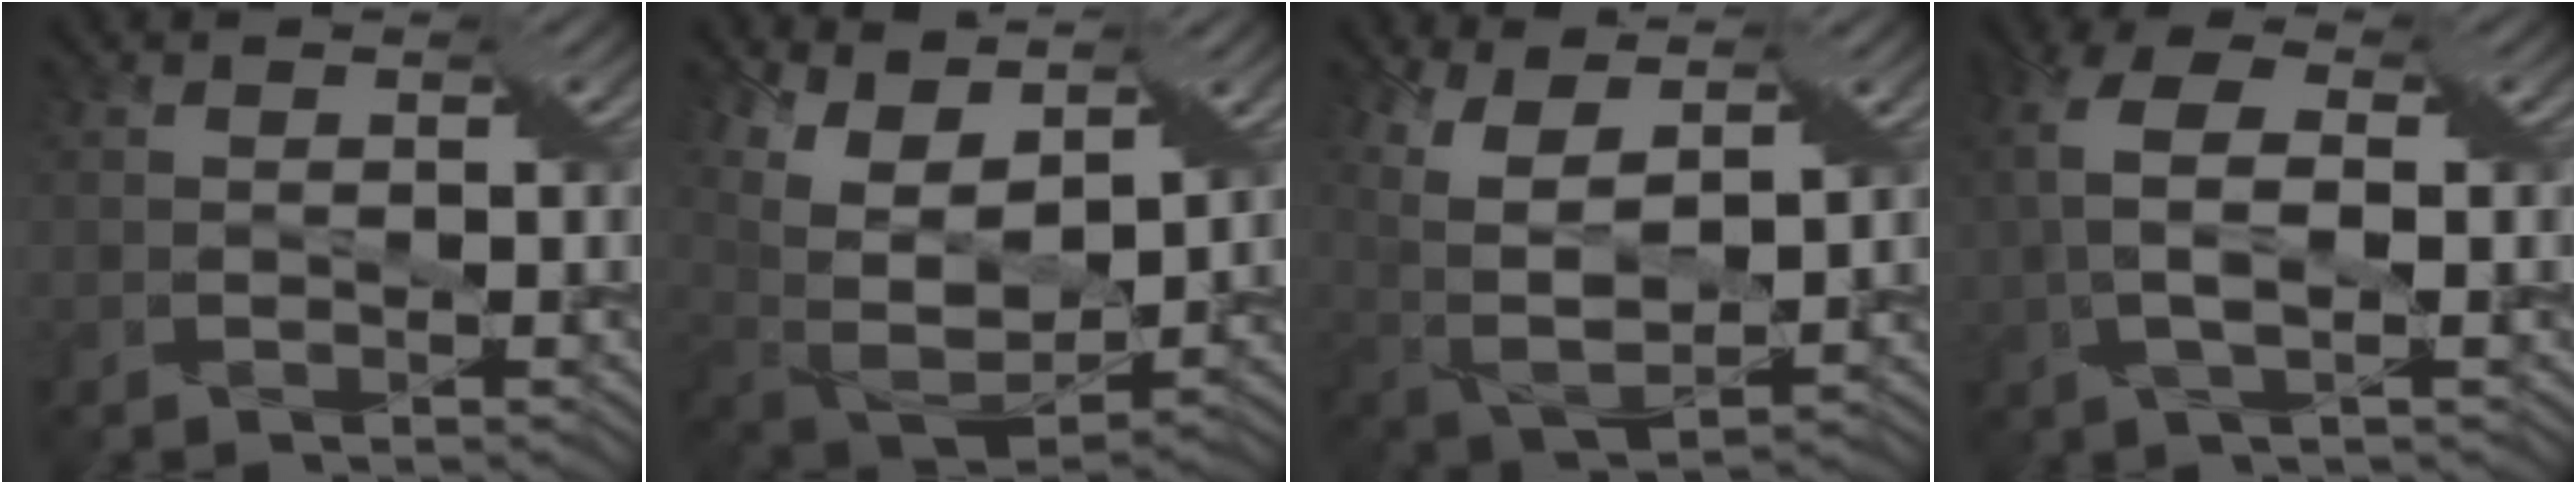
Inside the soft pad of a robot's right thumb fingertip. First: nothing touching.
{"total": 13.8, "force": [7.3, 7.0, 9.4], "torque": [-0.246, 0.035, 0.143]}
{"total": 10.8, "force": [4.5, 4.9, 8.5], "torque": [-0.214, 0.006, 0.090]}
{"total": 6.5, "force": [0.4, 3.0, 5.8], "torque": [-0.143, 0.016, 0.000]}